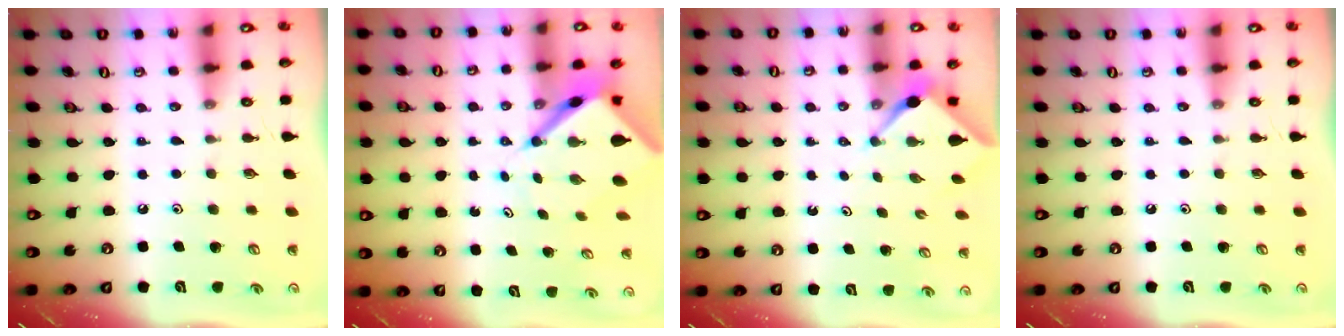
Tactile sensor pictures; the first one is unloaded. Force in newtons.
{"total": 6.9, "press": 6.9, "slide": 0.7}
{"total": 2.3, "press": 2.3, "slide": 0.3}
{"total": 0.0}